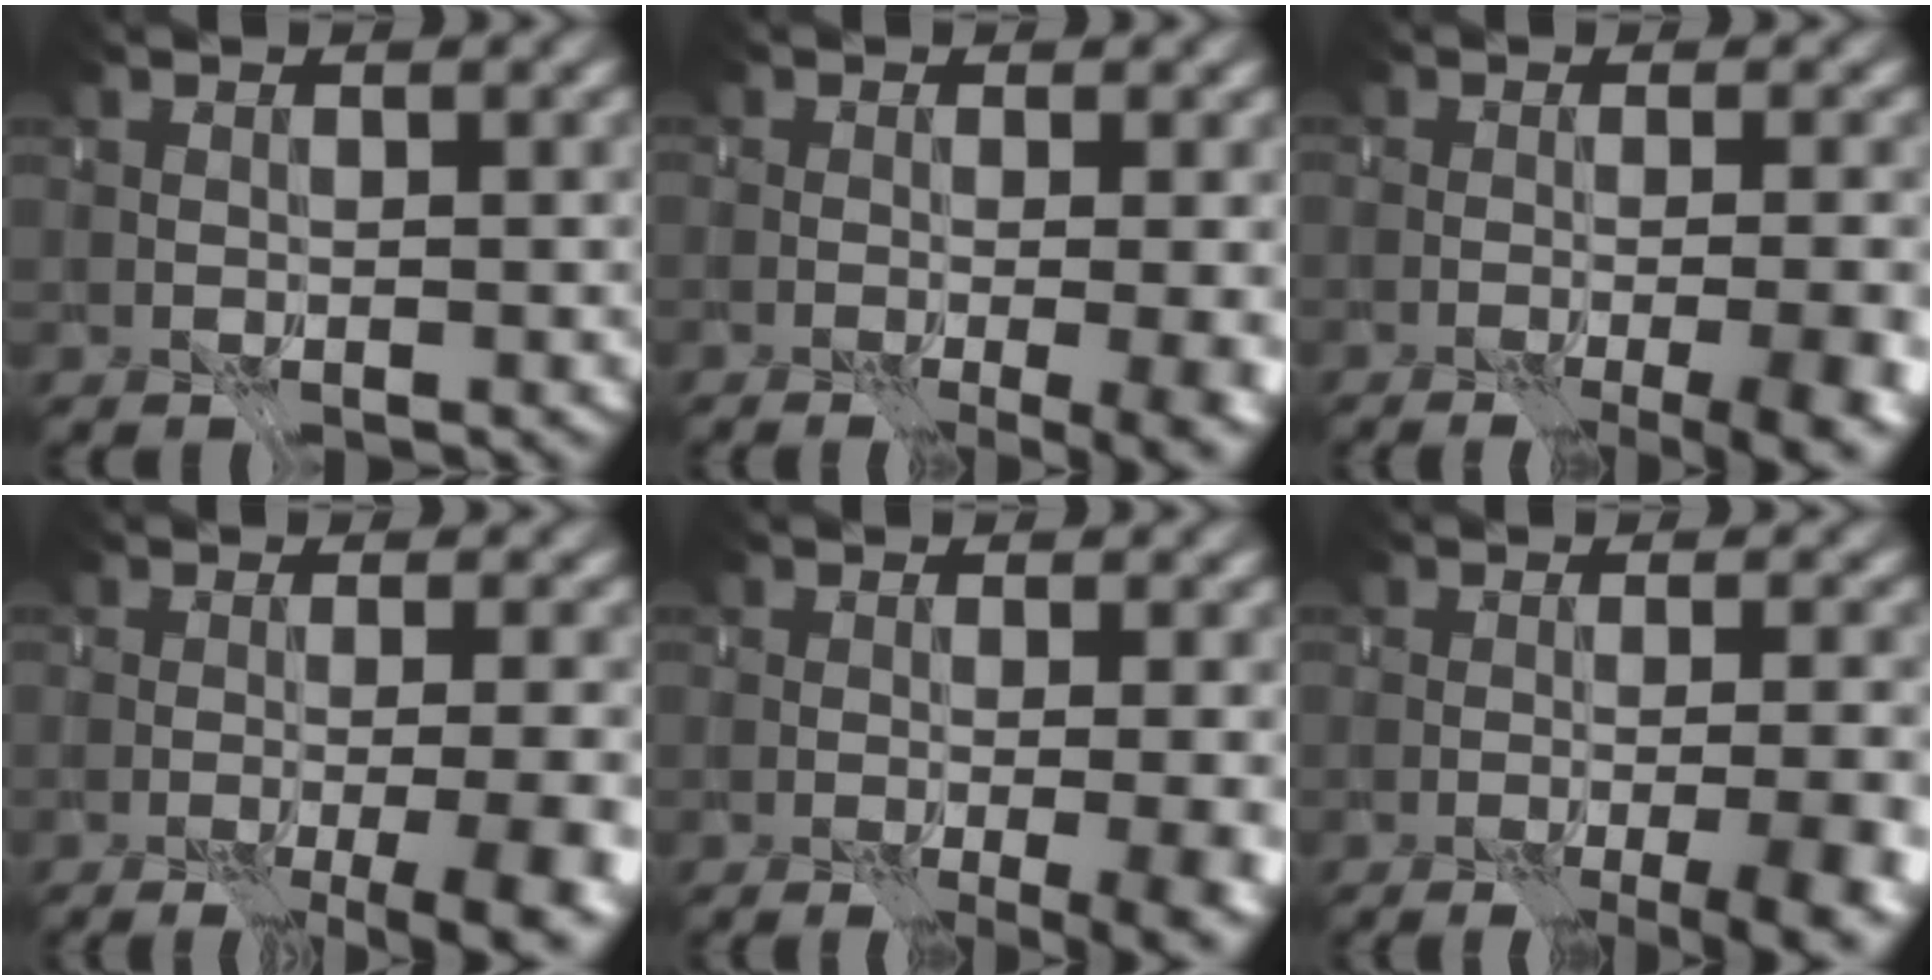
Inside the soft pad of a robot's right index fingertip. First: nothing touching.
{"total": 8.4, "force": [-1.5, 4.1, 7.2], "torque": [-0.071, -0.017, 0.013]}
{"total": 11.4, "force": [-5.9, 4.9, 8.5], "torque": [-0.075, -0.008, -0.056]}
{"total": 11.4, "force": [-5.9, 4.0, 8.9], "torque": [-0.077, -0.003, -0.047]}
{"total": 9.2, "force": [-2.7, 4.2, 7.7], "torque": [-0.074, -0.015, -0.005]}
{"total": 12.0, "force": [-7.0, 4.4, 8.7], "torque": [-0.071, -0.002, -0.069]}